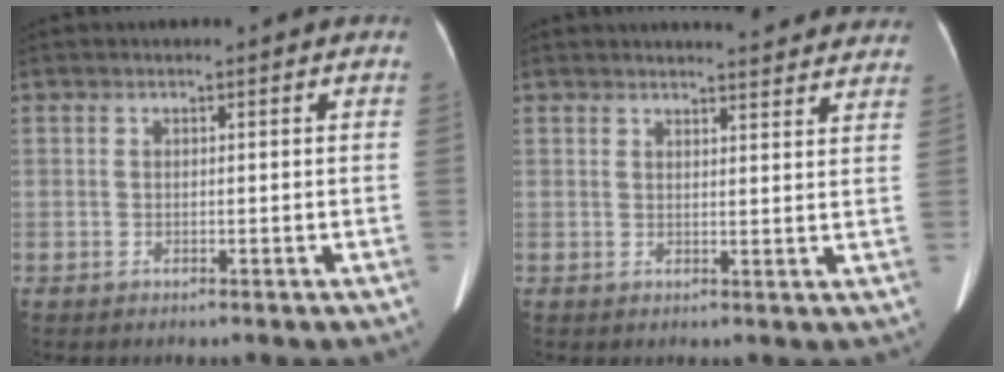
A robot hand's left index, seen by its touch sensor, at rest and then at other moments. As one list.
[{"total": 10.9, "force": [10.4, 1.3, 3.0], "torque": [-0.020, -0.006, 0.103]}]